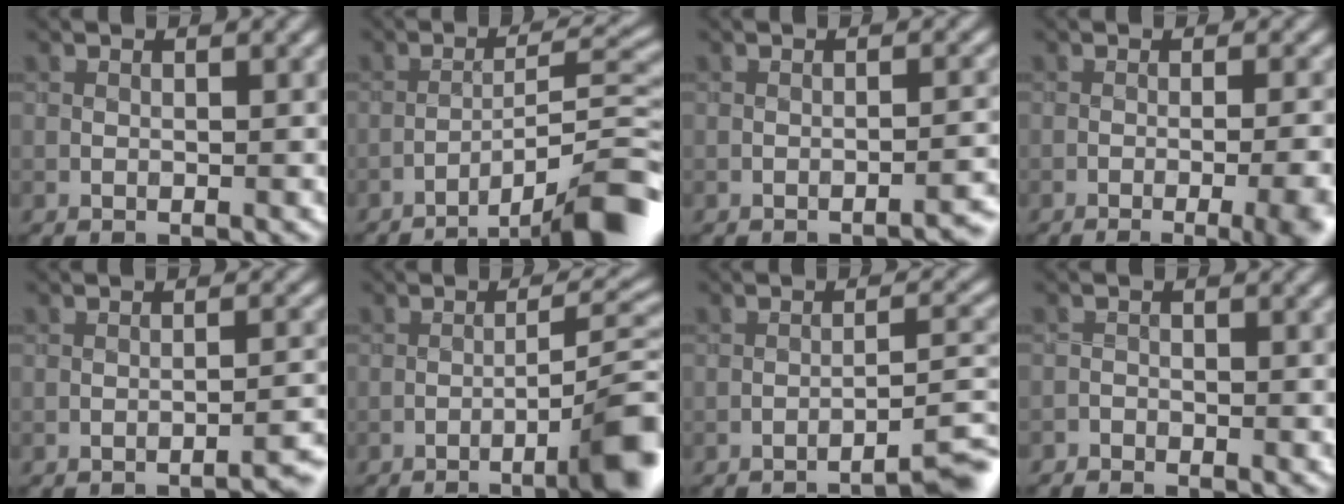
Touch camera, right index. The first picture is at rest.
{"total": 8.8, "force": [-6.3, 1.0, 6.1], "torque": [-0.079, 0.023, -0.099]}
{"total": 2.1, "force": [-1.8, 0.1, 1.0], "torque": [-0.008, 0.010, -0.026]}
{"total": 9.5, "force": [-4.9, 3.5, 7.4], "torque": [-0.055, 0.000, -0.048]}
{"total": 2.5, "force": [-2.1, 0.2, 1.3], "torque": [-0.012, 0.011, -0.033]}
{"total": 8.4, "force": [-4.3, 1.3, 7.1], "torque": [-0.090, 0.014, -0.064]}
{"total": 4.8, "force": [-3.7, 0.5, 3.0], "torque": [-0.029, 0.019, -0.054]}
{"total": 0.9, "force": [-0.9, 0.2, -0.1], "torque": [0.004, 0.002, -0.021]}